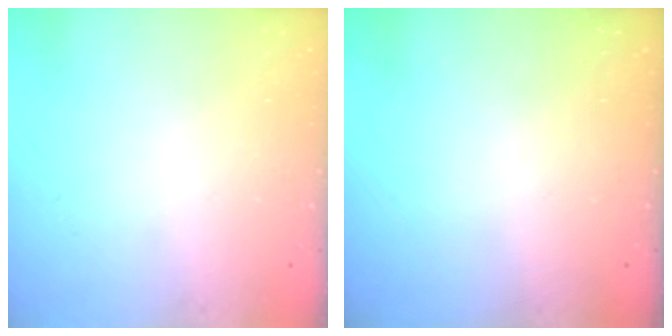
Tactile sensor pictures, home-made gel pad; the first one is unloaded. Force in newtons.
{"total": 0.0}